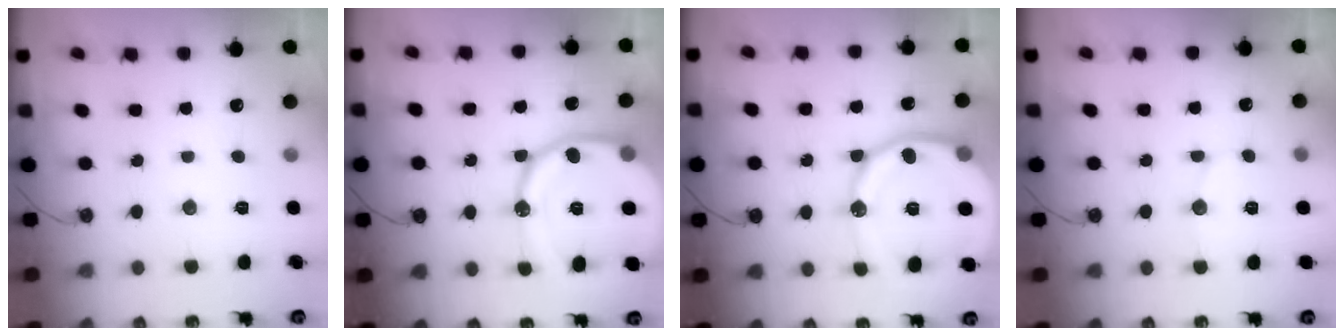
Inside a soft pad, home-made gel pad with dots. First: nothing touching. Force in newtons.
{"total": 18.1, "press": 18.0, "slide": 2.2}
{"total": 17.7, "press": 17.6, "slide": 2.0}
{"total": 6.8, "press": 6.6, "slide": 1.6}